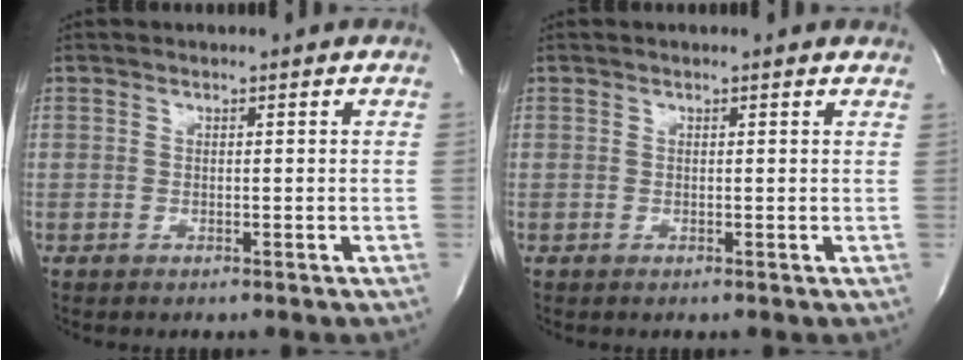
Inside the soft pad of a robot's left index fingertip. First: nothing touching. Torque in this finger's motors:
{"motor_torque": [0.35, -0.37, 0.08, 0.01]}